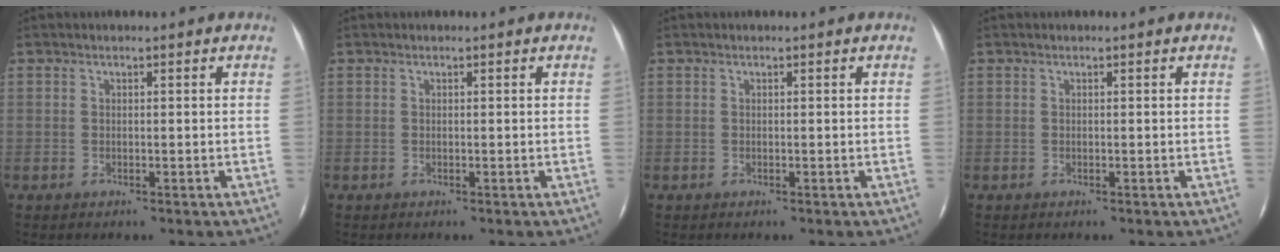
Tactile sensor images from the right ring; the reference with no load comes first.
{"total": 0.0}
{"total": 0.0}
{"total": 0.0}